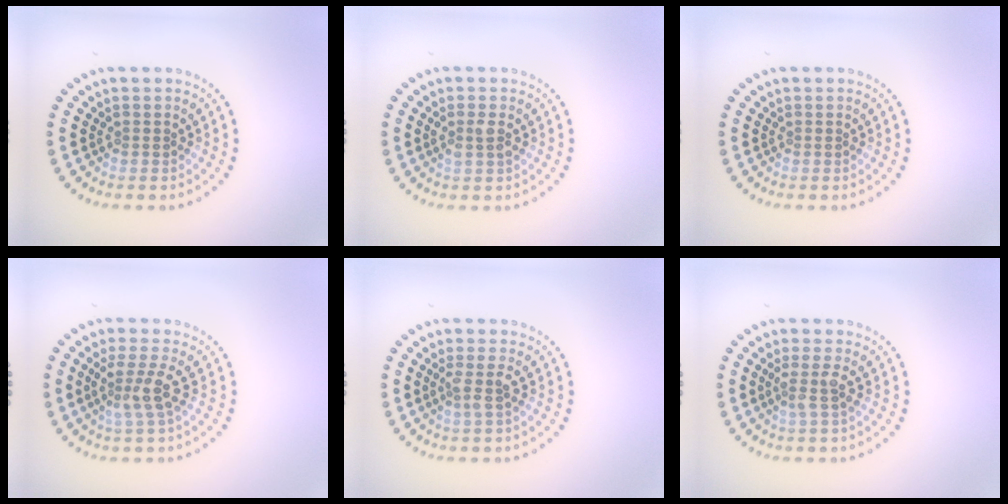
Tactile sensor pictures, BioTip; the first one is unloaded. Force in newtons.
{"total": 1.5, "press": 1.4, "slide": 0.5}
{"total": 0.0}
{"total": 2.7, "press": 2.1, "slide": 1.8}
{"total": 1.7, "press": 1.3, "slide": 1.1}
{"total": 1.8, "press": 1.3, "slide": 1.3}